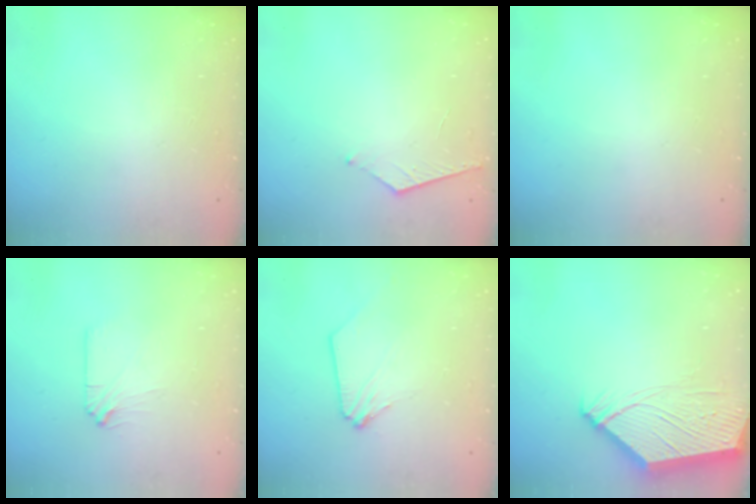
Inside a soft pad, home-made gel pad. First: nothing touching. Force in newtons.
{"total": 5.2, "press": 5.1, "slide": 0.5}
{"total": 0.0}
{"total": 2.5, "press": 2.5, "slide": 0.4}
{"total": 0.7, "press": 0.7, "slide": 0.0}
{"total": 11.3, "press": 11.1, "slide": 1.8}